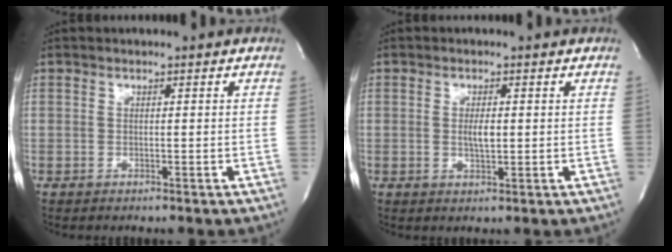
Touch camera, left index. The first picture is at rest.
{"total": 2.2, "force": [-0.3, 0.6, 2.1], "torque": [-0.039, -0.008, -0.002]}